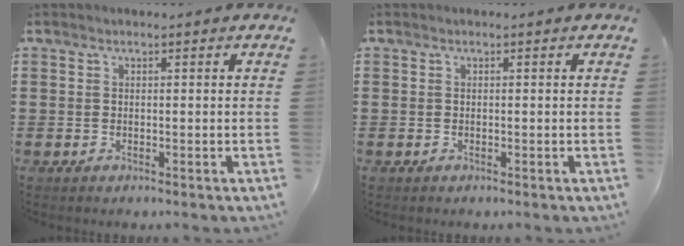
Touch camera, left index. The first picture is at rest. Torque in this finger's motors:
{"motor_torque": [0.00, 0.00, 0.00, 0.00]}